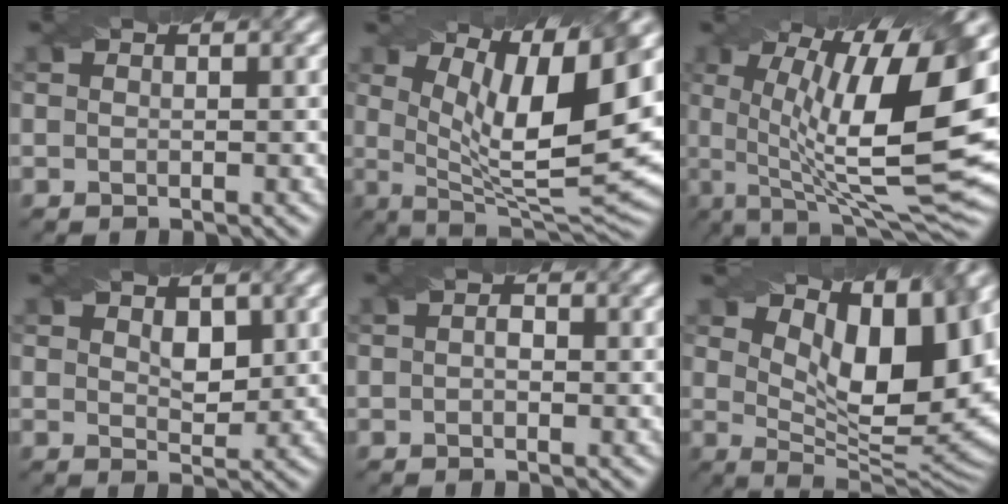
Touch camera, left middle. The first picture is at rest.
{"total": 11.9, "force": [4.0, 3.4, 10.7], "torque": [-0.161, -0.008, 0.070]}
{"total": 15.7, "force": [1.8, 4.9, 14.8], "torque": [-0.211, -0.002, 0.028]}
{"total": 2.3, "force": [1.0, 1.3, 1.5], "torque": [-0.025, -0.004, 0.022]}
{"total": 1.4, "force": [0.2, 0.9, 1.0], "torque": [-0.013, 0.000, -0.008]}
{"total": 11.7, "force": [5.2, 4.6, 9.4], "torque": [-0.143, 0.000, 0.090]}